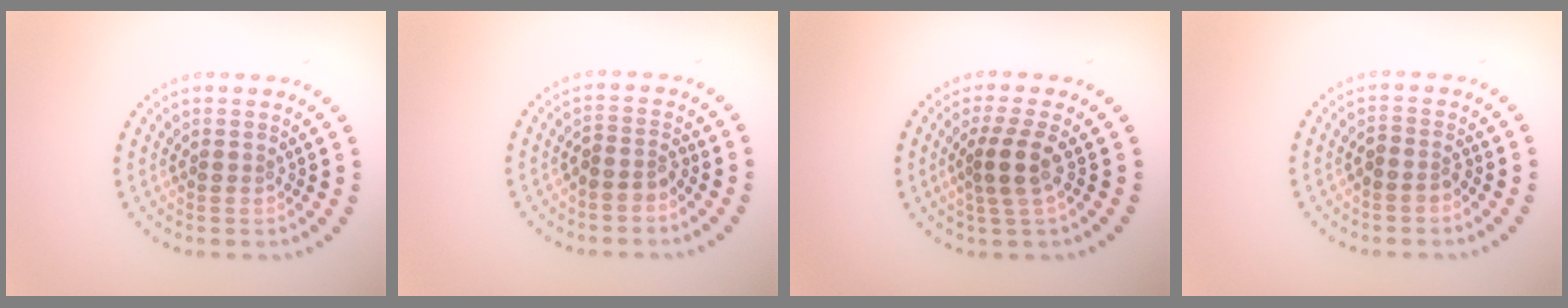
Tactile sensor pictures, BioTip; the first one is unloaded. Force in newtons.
{"total": 1.8, "press": 1.5, "slide": 1.1}
{"total": 2.6, "press": 2.0, "slide": 1.7}
{"total": 1.4, "press": 1.2, "slide": 0.8}